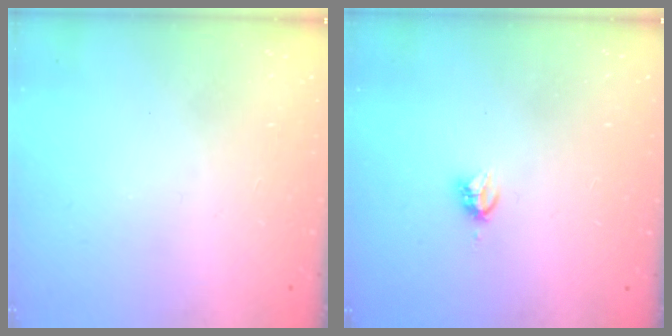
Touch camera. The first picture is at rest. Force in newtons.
{"total": 3.8, "press": 3.8, "slide": 0.1}